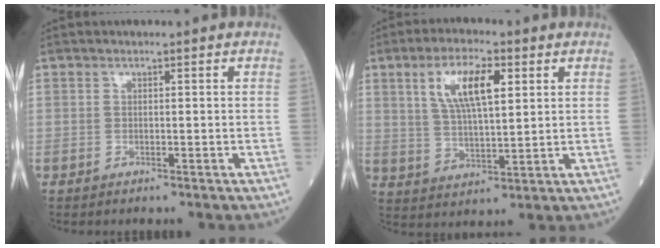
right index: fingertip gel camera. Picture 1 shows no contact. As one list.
[{"total": 9.5, "force": [3.7, 2.8, 8.3], "torque": [-0.161, 0.008, 0.072]}]